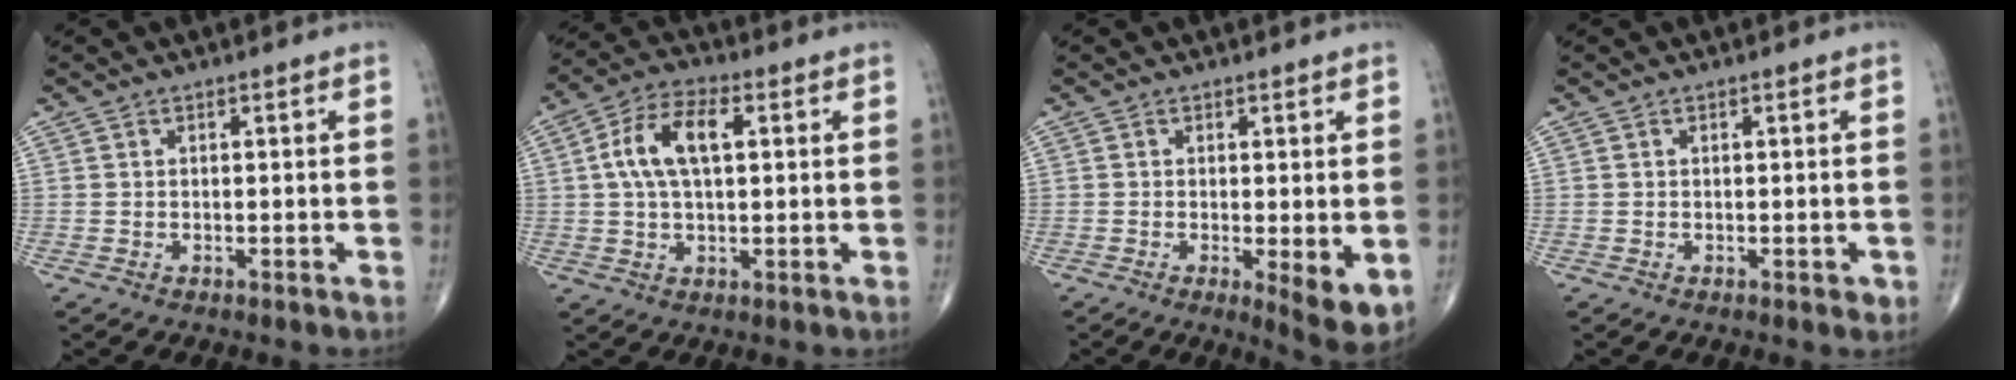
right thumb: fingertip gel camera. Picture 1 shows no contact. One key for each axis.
{"total": 10.2, "fx": 2.0, "fy": 5.1, "fz": 8.6, "tx": -0.170, "ty": 0.021, "tz": 0.033}
{"total": 6.3, "fx": -1.0, "fy": 1.7, "fz": 6.0, "tx": -0.082, "ty": -0.019, "tz": -0.014}
{"total": 0.9, "fx": -0.2, "fy": 0.6, "fz": 0.6, "tx": -0.002, "ty": 0.000, "tz": -0.002}